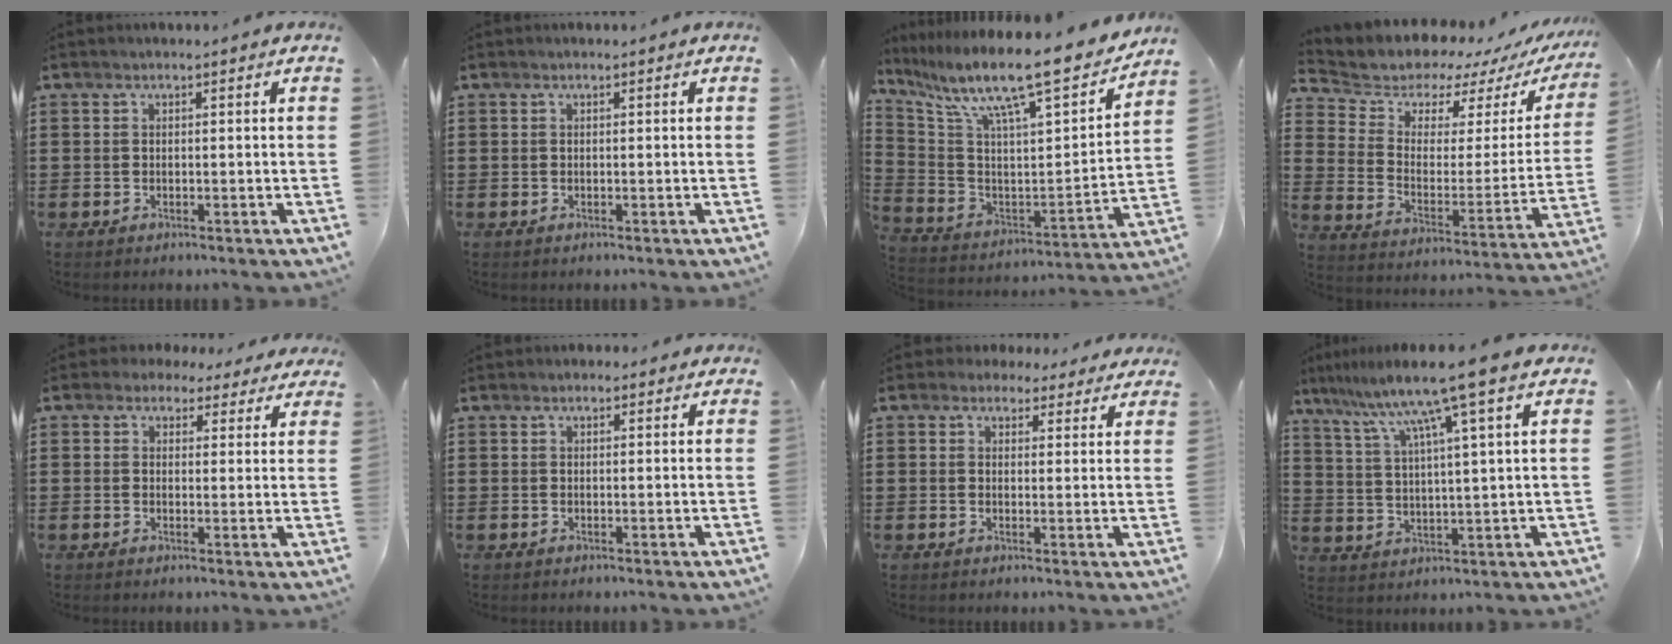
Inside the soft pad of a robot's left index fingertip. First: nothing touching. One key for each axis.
{"total": 0.0}
{"total": 12.4, "fx": 10.3, "fy": 1.2, "fz": 6.8, "tx": -0.147, "ty": -0.085, "tz": 0.163}
{"total": 7.2, "fx": 6.8, "fy": 2.4, "fz": 0.9, "tx": -0.056, "ty": -0.054, "tz": 0.116}
{"total": 2.8, "fx": 2.1, "fy": 1.7, "fz": 0.6, "tx": -0.015, "ty": 0.001, "tz": 0.037}
{"total": 0.9, "fx": 0.6, "fy": 0.7, "fz": 0.1, "tx": -0.005, "ty": 0.006, "tz": 0.010}
{"total": 3.0, "fx": 2.4, "fy": 1.8, "fz": 0.6, "tx": -0.014, "ty": 0.001, "tz": 0.043}
{"total": 10.4, "fx": 7.9, "fy": -0.7, "fz": 6.7, "tx": -0.148, "ty": -0.040, "tz": 0.124}